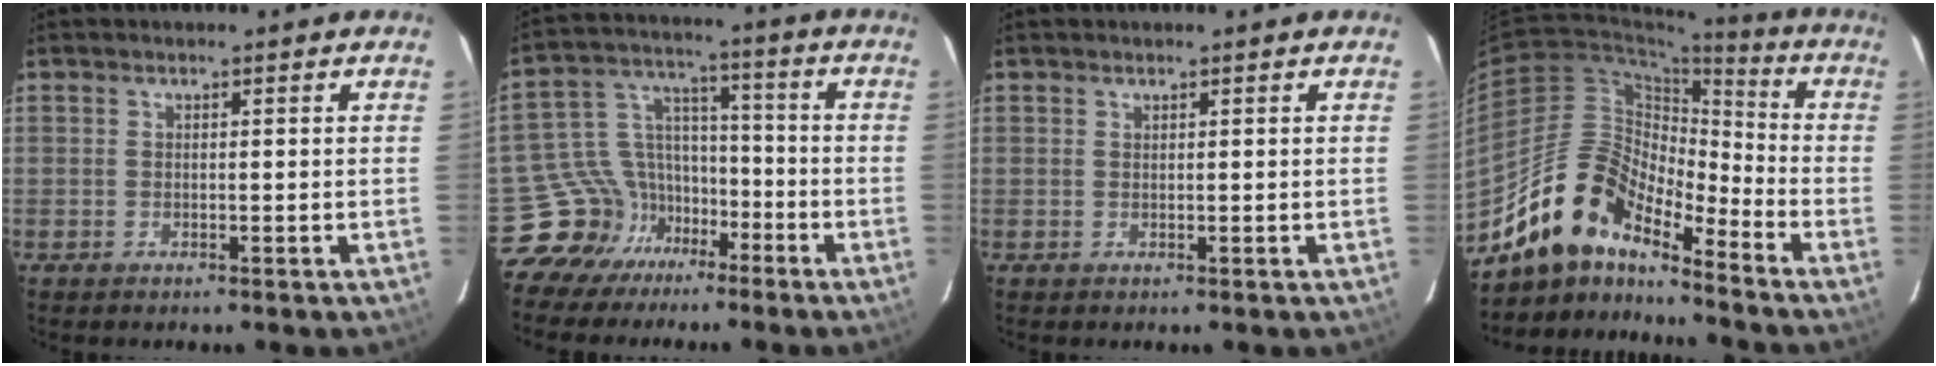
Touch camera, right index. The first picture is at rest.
{"total": 9.8, "force": [-7.0, 6.8, 0.7], "torque": [-0.024, 0.055, -0.130]}
{"total": 0.0}
{"total": 13.8, "force": [-12.0, 4.0, 5.6], "torque": [-0.099, 0.015, -0.235]}